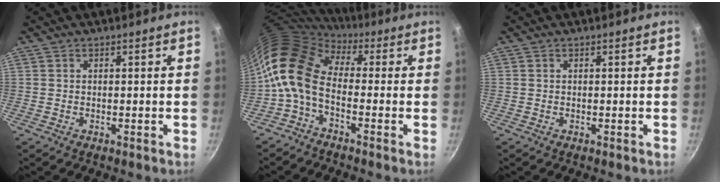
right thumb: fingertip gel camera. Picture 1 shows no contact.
{"total": 11.6, "force": [-0.8, 7.3, 9.0], "torque": [-0.168, 0.021, -0.036]}
{"total": 0.0}